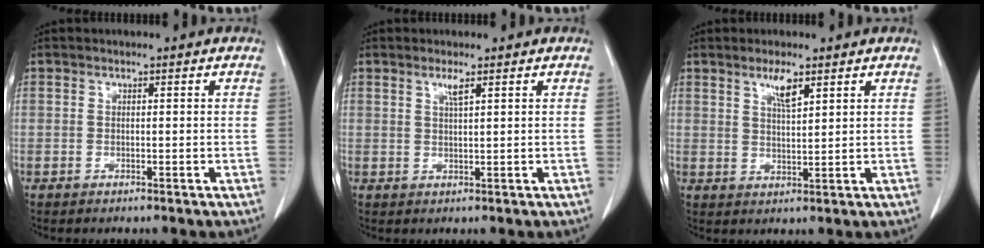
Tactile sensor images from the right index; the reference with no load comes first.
{"total": 1.7, "force": [1.0, -0.1, 1.4], "torque": [-0.029, 0.000, 0.020]}
{"total": 3.6, "force": [2.3, 0.5, 2.7], "torque": [-0.052, -0.001, 0.043]}